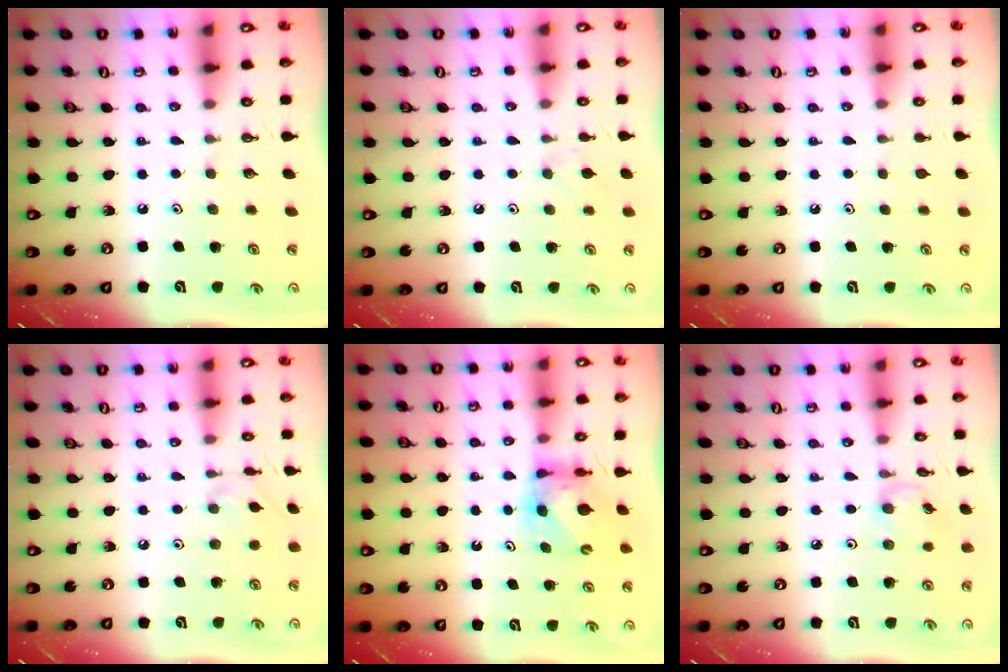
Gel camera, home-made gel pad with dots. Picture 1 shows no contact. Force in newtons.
{"total": 3.2, "press": 3.2, "slide": 0.7}
{"total": 0.6, "press": 0.6, "slide": 0.2}
{"total": 1.6, "press": 1.5, "slide": 0.4}
{"total": 5.6, "press": 5.6, "slide": 0.6}
{"total": 2.9, "press": 2.9, "slide": 0.1}